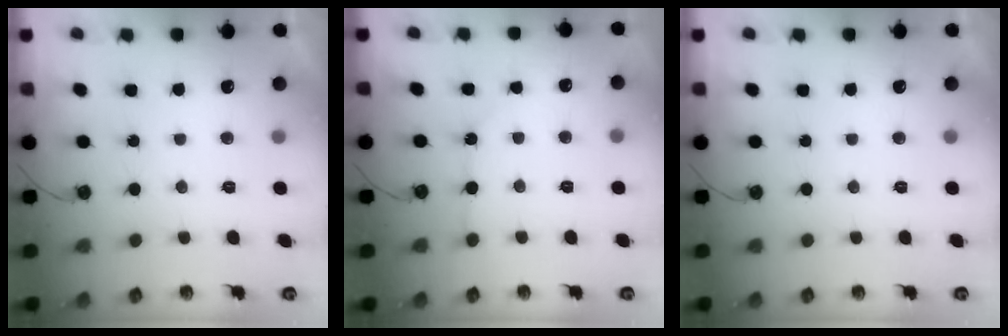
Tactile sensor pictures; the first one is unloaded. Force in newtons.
{"total": 2.9, "press": 2.8, "slide": 0.4}
{"total": 0.0}